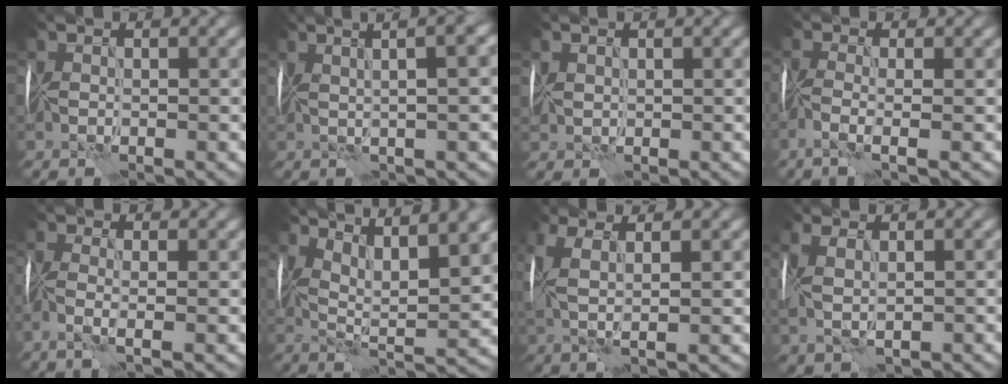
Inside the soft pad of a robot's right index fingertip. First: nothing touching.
{"total": 9.0, "force": [3.3, 3.3, 7.7], "torque": [-0.058, 0.054, 0.016]}
{"total": 1.2, "force": [0.7, 0.9, 0.3], "torque": [-0.009, 0.005, 0.016]}
{"total": 2.5, "force": [-1.4, 0.1, 2.1], "torque": [-0.051, -0.006, -0.042]}
{"total": 2.3, "force": [-1.0, 0.1, 2.0], "torque": [-0.048, -0.005, -0.031]}
{"total": 7.5, "force": [5.0, 1.5, 5.4], "torque": [-0.095, 0.005, 0.077]}
{"total": 5.3, "force": [1.0, 1.8, 4.9], "torque": [-0.120, 0.005, 0.013]}
{"total": 3.9, "force": [0.6, 2.0, 3.3], "torque": [-0.076, 0.008, 0.023]}